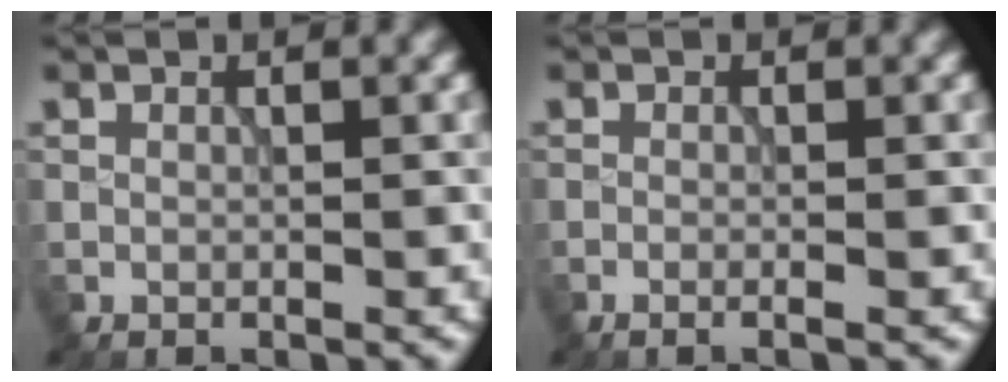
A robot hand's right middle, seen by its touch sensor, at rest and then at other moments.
{"total": 1.1, "force": [-0.5, 0.2, 1.0], "torque": [-0.015, -0.003, -0.013]}